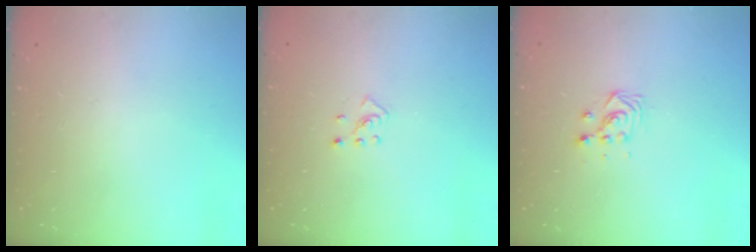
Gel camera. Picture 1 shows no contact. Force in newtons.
{"total": 2.7, "press": 2.6, "slide": 0.9}
{"total": 3.7, "press": 3.7, "slide": 0.2}